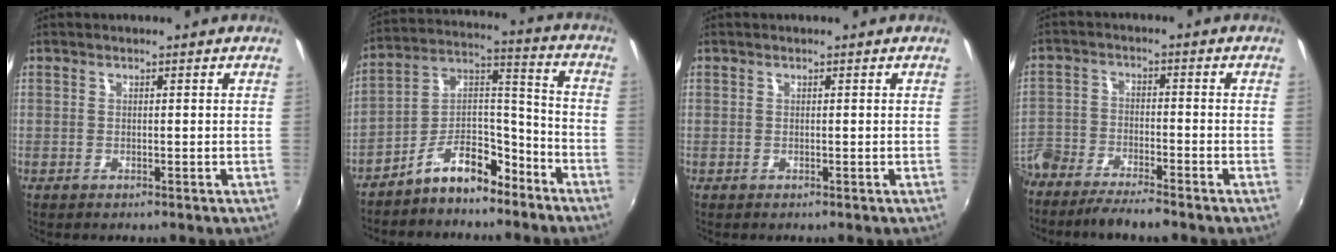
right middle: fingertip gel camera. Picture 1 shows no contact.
{"total": 11.2, "force": [-8.2, 5.1, 5.7], "torque": [-0.101, 0.058, -0.133]}
{"total": 0.0}
{"total": 9.6, "force": [-7.9, 2.7, 4.6], "torque": [-0.124, -0.017, -0.151]}